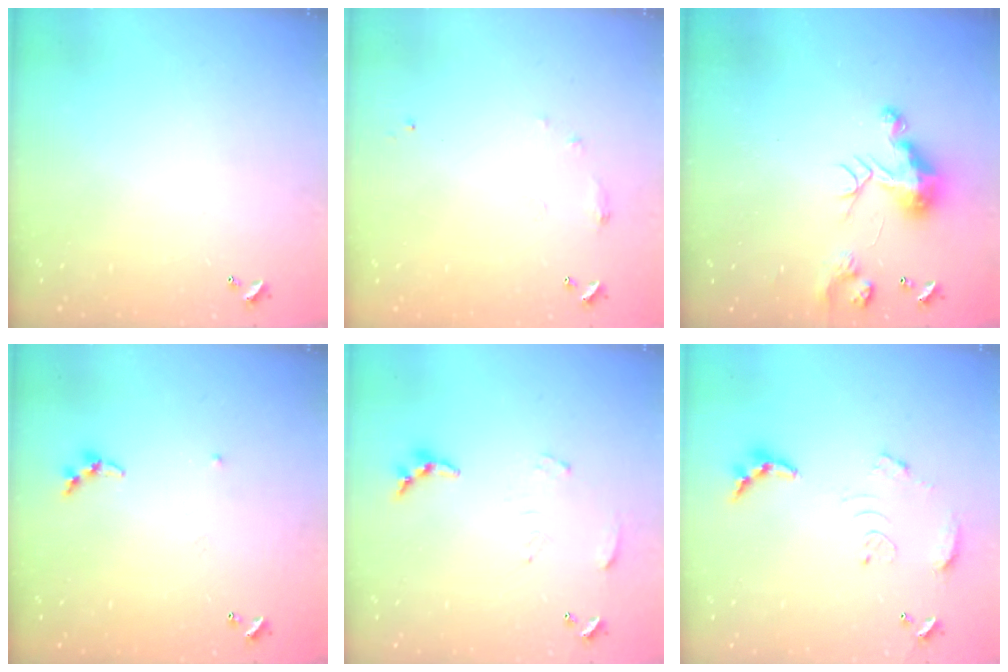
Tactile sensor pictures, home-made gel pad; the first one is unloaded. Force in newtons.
{"total": 6.0, "press": 5.9, "slide": 0.8}
{"total": 8.7, "press": 8.6, "slide": 0.2}
{"total": 5.3, "press": 5.2, "slide": 0.7}
{"total": 6.2, "press": 6.2, "slide": 0.5}
{"total": 10.6, "press": 10.6, "slide": 0.8}